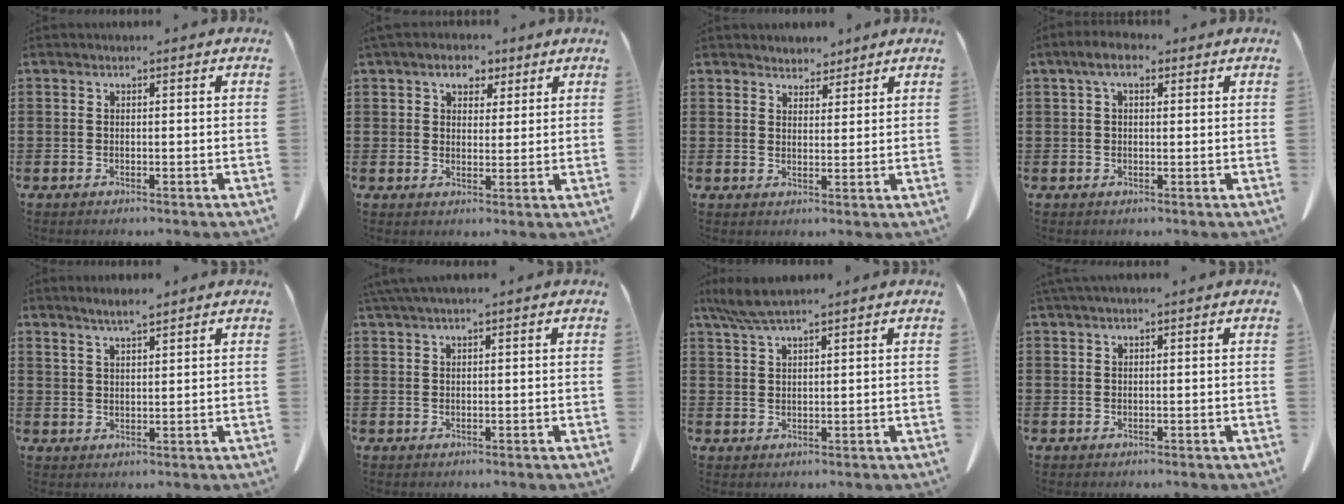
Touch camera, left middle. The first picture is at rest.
{"total": 4.4, "force": [2.9, 3.0, 1.5], "torque": [-0.040, 0.010, 0.049]}
{"total": 3.5, "force": [3.2, 1.2, -0.3], "torque": [-0.006, -0.004, 0.063]}
{"total": 4.0, "force": [1.9, 1.6, 3.1], "torque": [-0.066, 0.010, 0.033]}
{"total": 2.7, "force": [2.4, 0.0, 1.1], "torque": [-0.027, 0.000, 0.044]}
{"total": 1.5, "force": [1.2, -0.1, 0.8], "torque": [-0.019, -0.001, 0.024]}
{"total": 4.4, "force": [3.5, 0.3, 2.7], "torque": [-0.060, -0.005, 0.066]}
{"total": 0.8, "force": [0.6, 0.0, 0.5], "torque": [-0.012, 0.001, 0.012]}